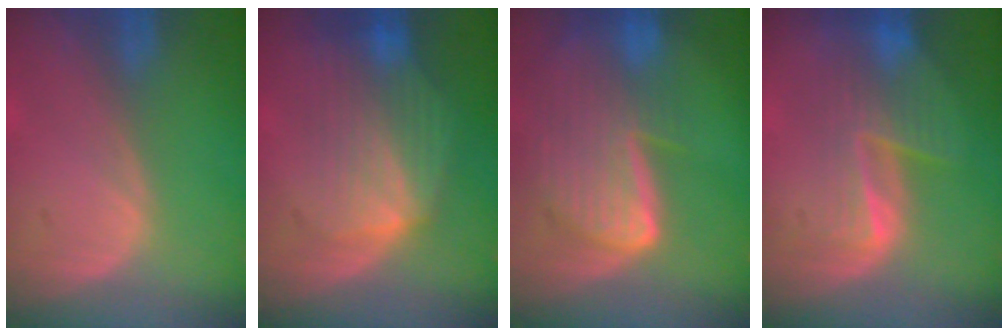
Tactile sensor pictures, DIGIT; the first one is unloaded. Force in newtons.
{"total": 8.4, "press": 7.9, "slide": 2.8}
{"total": 9.1, "press": 8.0, "slide": 4.4}
{"total": 7.1, "press": 6.5, "slide": 2.9}